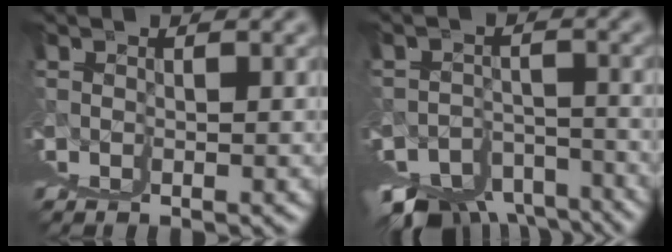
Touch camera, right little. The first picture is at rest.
{"total": 3.2, "force": [-0.9, -2.2, 2.0], "torque": [-0.001, 0.003, -0.003]}